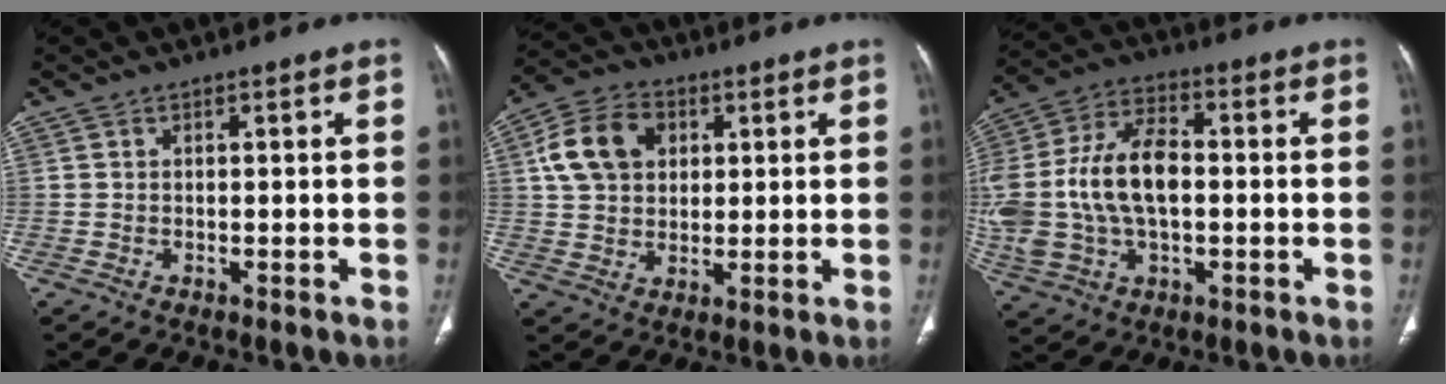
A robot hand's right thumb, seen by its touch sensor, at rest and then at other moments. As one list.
[{"total": 11.2, "force": [3.2, 8.3, 6.7], "torque": [-0.106, 0.006, 0.052]}, {"total": 19.8, "force": [-0.5, 12.2, 15.5], "torque": [-0.343, 0.024, -0.003]}]